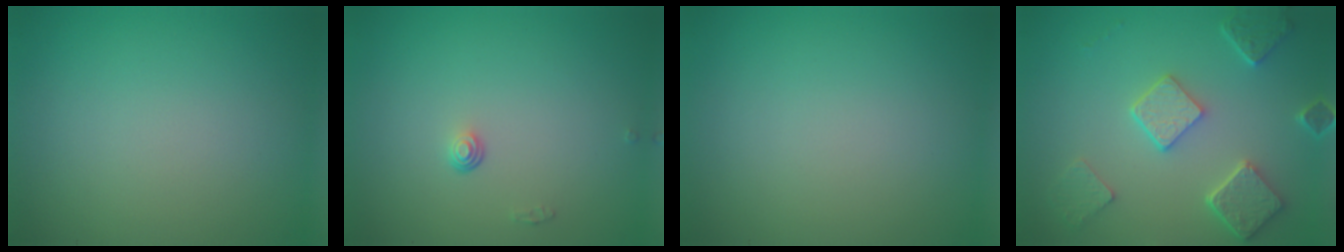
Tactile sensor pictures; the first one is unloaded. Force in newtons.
{"total": 0.8, "press": 0.5, "slide": 0.6}
{"total": 0.0}
{"total": 4.9, "press": 3.8, "slide": 3.2}